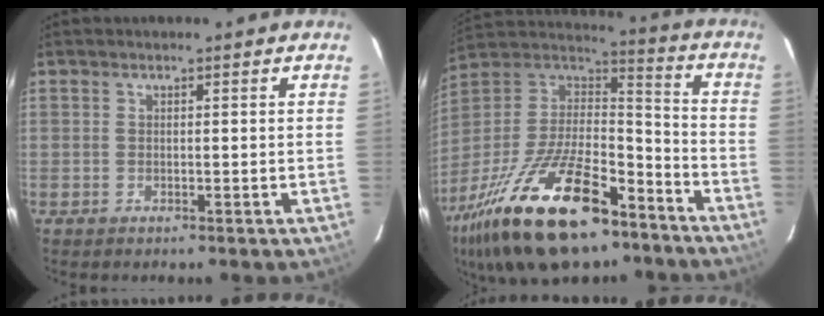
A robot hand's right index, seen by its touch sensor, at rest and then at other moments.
{"total": 30.5, "force": [-19.0, 12.5, 20.4], "torque": [-0.404, -0.028, -0.308]}